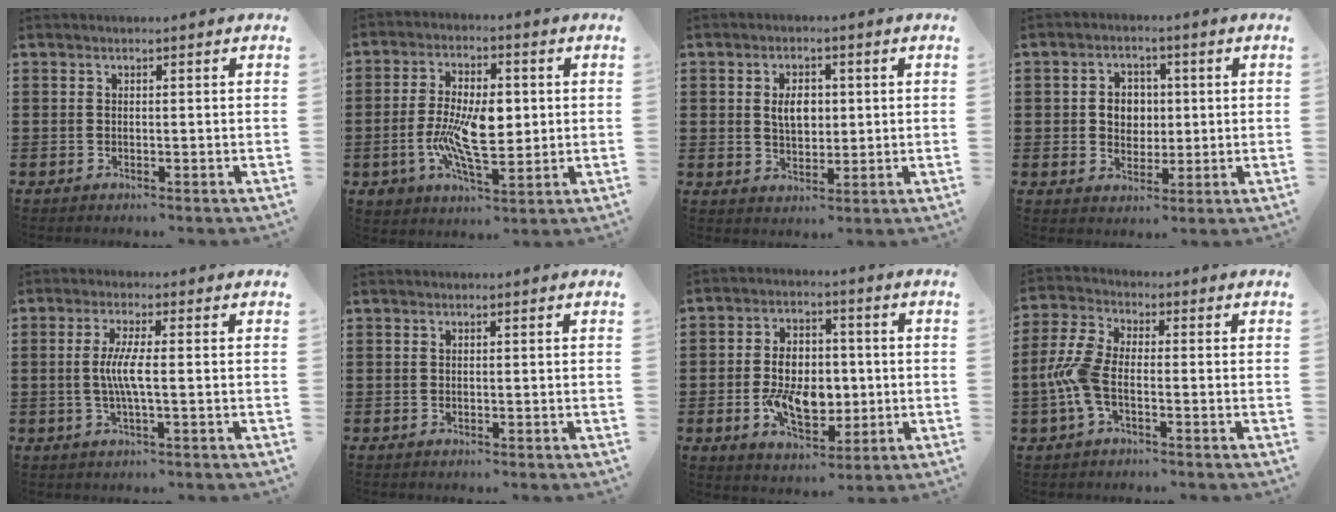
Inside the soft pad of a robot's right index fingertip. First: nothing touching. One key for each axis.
{"total": 10.7, "fx": -0.7, "fy": 5.3, "fz": 9.3, "tx": -0.186, "ty": 0.001, "tz": -0.016}
{"total": 4.4, "fx": 0.6, "fy": 2.8, "fz": 3.4, "tx": -0.056, "ty": 0.005, "tz": 0.005}
{"total": 4.4, "fx": 0.3, "fy": 4.0, "fz": 1.9, "tx": -0.045, "ty": 0.011, "tz": 0.000}
{"total": 4.5, "fx": -0.3, "fy": 0.3, "fz": 4.5, "tx": -0.095, "ty": -0.009, "tz": -0.013}
{"total": 0.0}
{"total": 9.2, "fx": -1.1, "fy": 5.7, "fz": 7.2, "tx": -0.136, "ty": 0.003, "tz": -0.024}
{"total": 7.2, "fx": -1.6, "fy": 3.4, "fz": 6.1, "tx": -0.155, "ty": -0.007, "tz": -0.037}